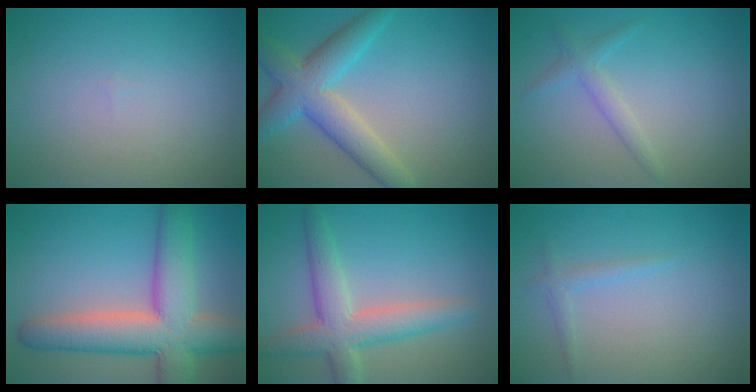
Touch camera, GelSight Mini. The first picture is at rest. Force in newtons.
{"total": 4.9, "press": 4.9, "slide": 0.3}
{"total": 1.8, "press": 1.8, "slide": 0.0}
{"total": 9.8, "press": 9.8, "slide": 0.7}
{"total": 5.2, "press": 5.2, "slide": 0.3}
{"total": 1.1, "press": 1.1, "slide": 0.1}